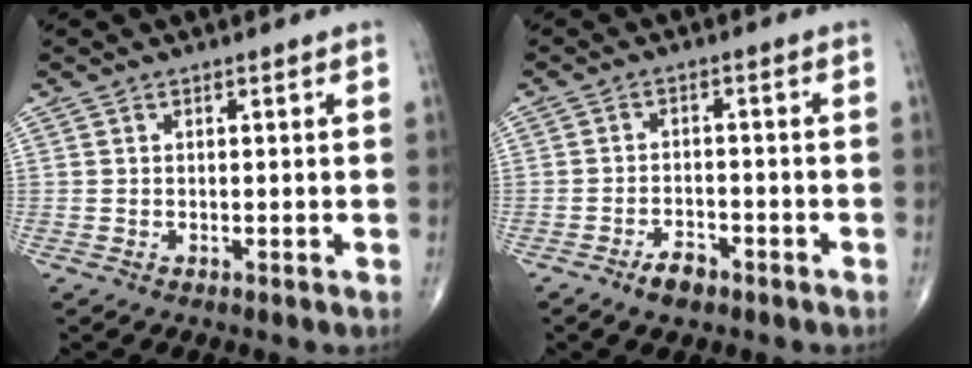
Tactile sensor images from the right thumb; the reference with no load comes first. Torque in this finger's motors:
{"motor_torque": [0.73, -0.16, -0.17, -0.37, 0.04]}